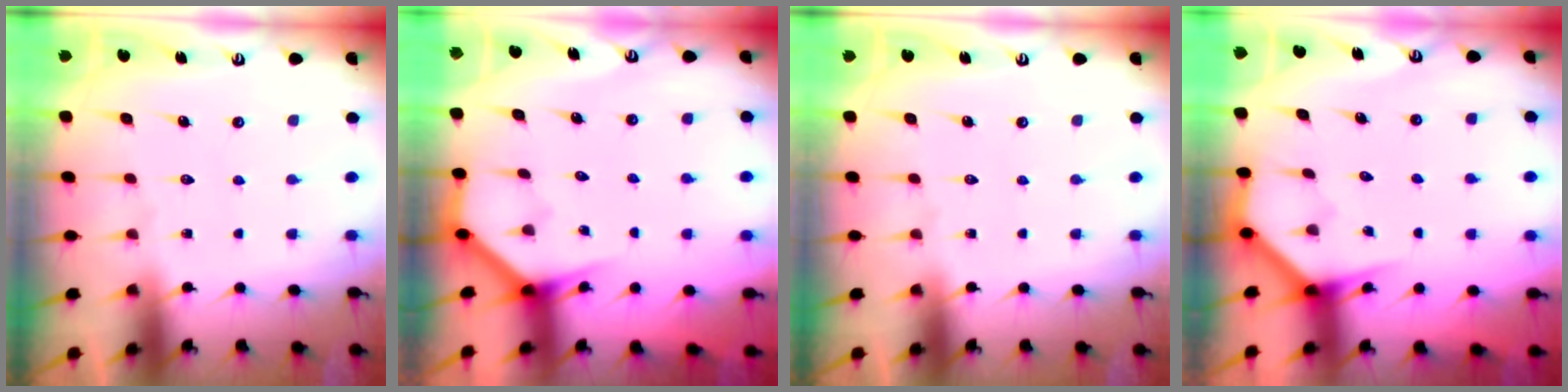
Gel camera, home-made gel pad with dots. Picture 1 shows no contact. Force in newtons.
{"total": 3.7, "press": 3.7, "slide": 0.3}
{"total": 0.0}
{"total": 3.7, "press": 3.7, "slide": 0.2}